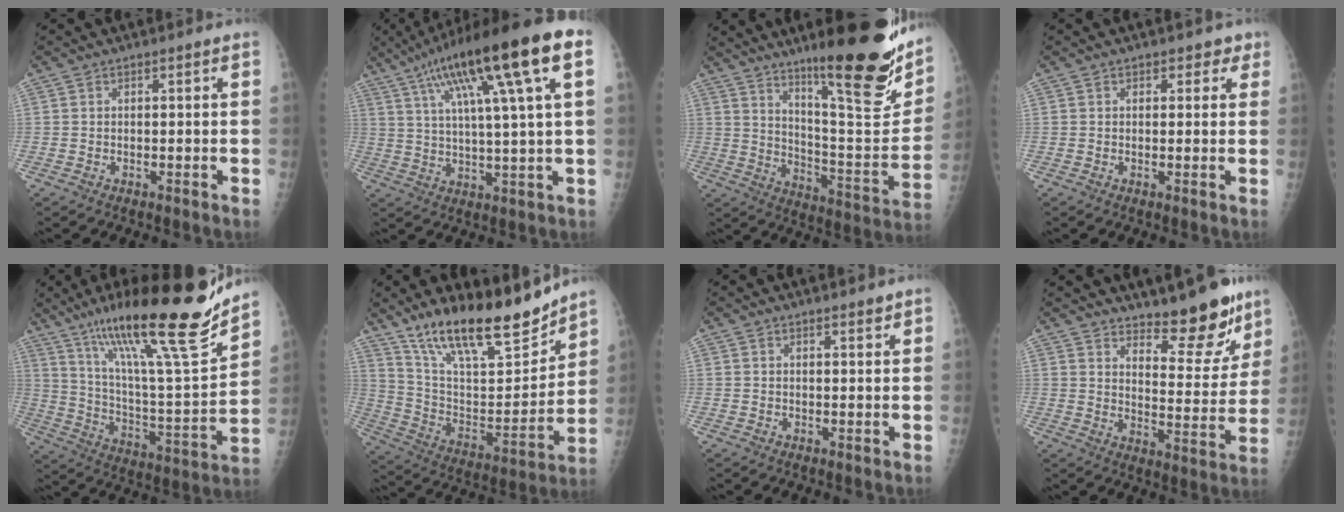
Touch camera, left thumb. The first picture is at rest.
{"total": 20.4, "force": [9.1, 2.4, 18.1], "torque": [-0.299, 0.010, 0.144]}
{"total": 24.4, "force": [15.5, 4.3, 18.4], "torque": [-0.240, -0.088, 0.249]}
{"total": 2.4, "force": [1.4, 1.9, 0.8], "torque": [0.021, -0.003, 0.010]}
{"total": 27.3, "force": [19.3, 3.4, 19.1], "torque": [-0.290, -0.070, 0.327]}
{"total": 22.6, "force": [17.5, 6.5, 12.7], "torque": [-0.177, -0.085, 0.304]}
{"total": 1.5, "force": [1.3, 0.4, 0.6], "torque": [-0.002, -0.009, 0.019]}
{"total": 13.5, "force": [11.0, 4.4, 6.6], "torque": [-0.046, -0.096, 0.162]}